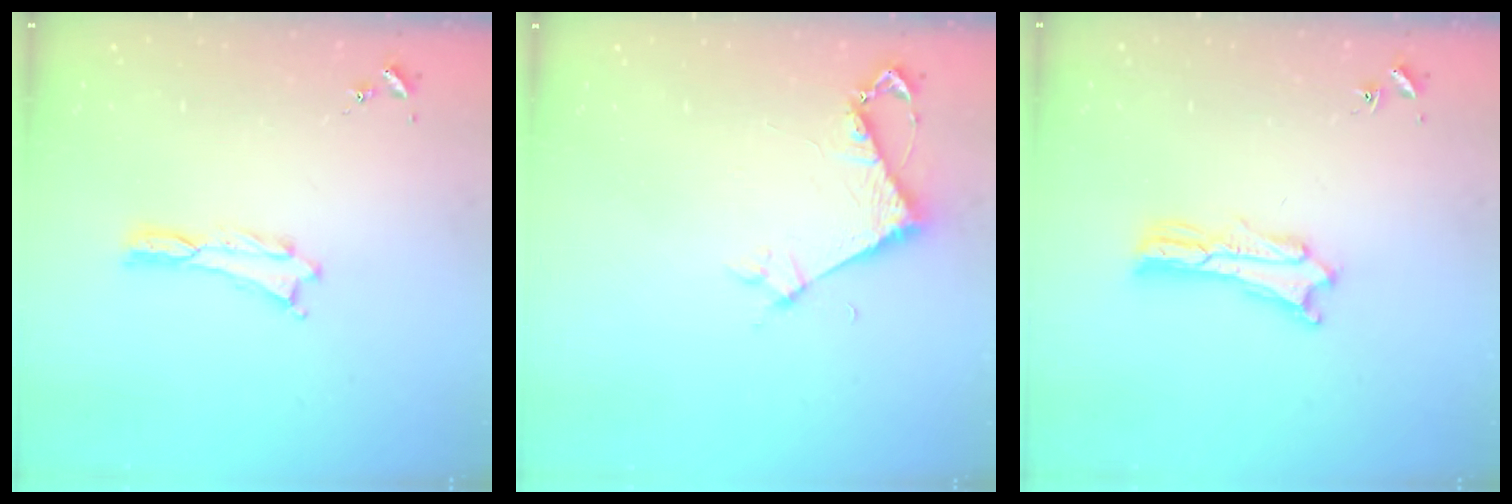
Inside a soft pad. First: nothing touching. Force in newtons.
{"total": 3.9, "press": 3.8, "slide": 0.3}
{"total": 2.5, "press": 2.5, "slide": 0.1}